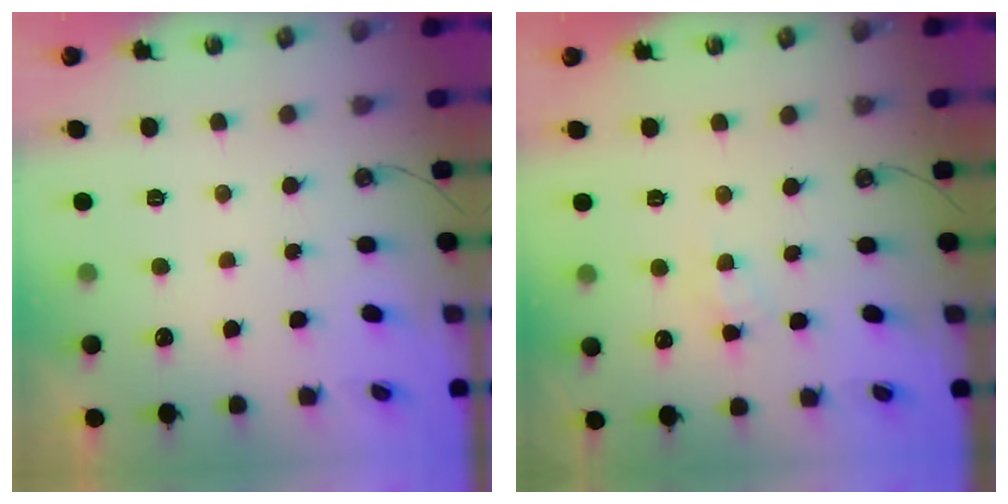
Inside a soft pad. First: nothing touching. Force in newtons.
{"total": 5.5, "press": 5.4, "slide": 0.7}